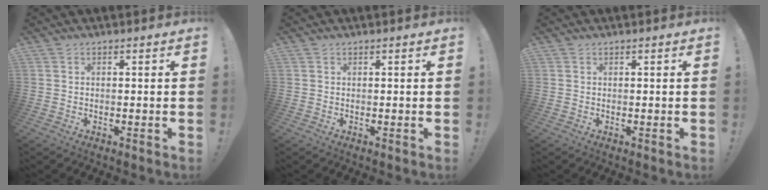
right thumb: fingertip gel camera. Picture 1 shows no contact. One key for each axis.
{"total": 0.0}
{"total": 0.0}